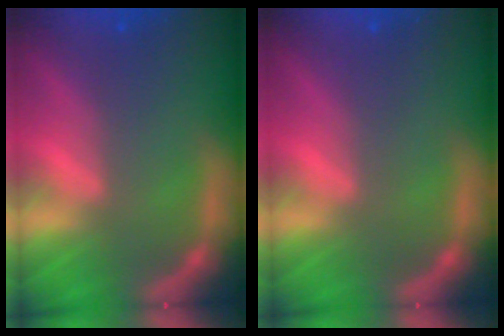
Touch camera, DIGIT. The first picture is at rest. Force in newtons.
{"total": 0.0}